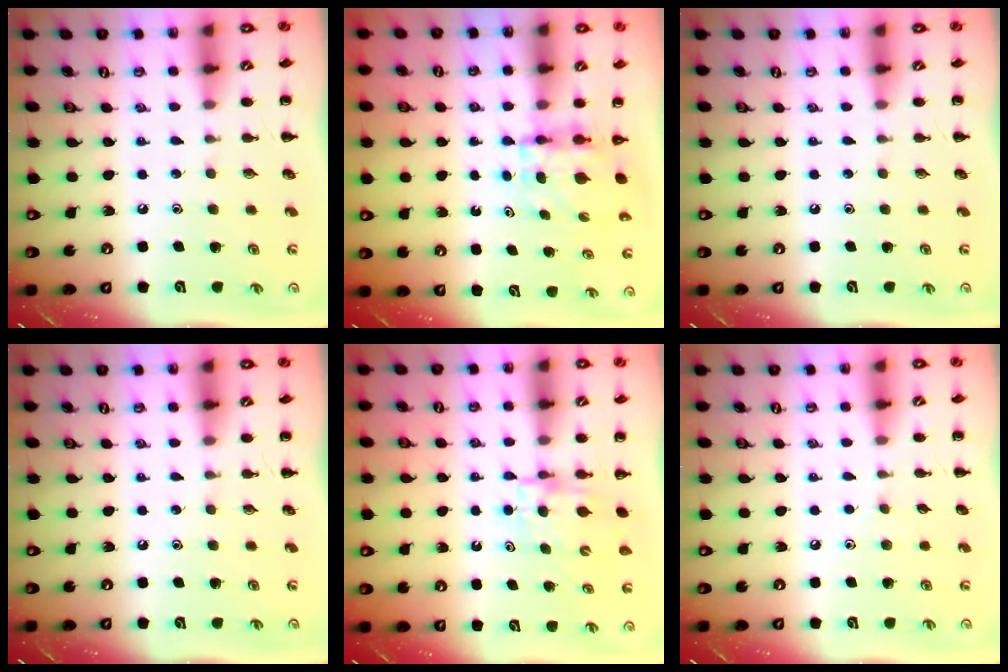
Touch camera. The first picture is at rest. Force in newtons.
{"total": 3.9, "press": 3.9, "slide": 0.3}
{"total": 0.0}
{"total": 0.0}
{"total": 5.2, "press": 5.2, "slide": 0.4}
{"total": 2.9, "press": 2.7, "slide": 1.1}